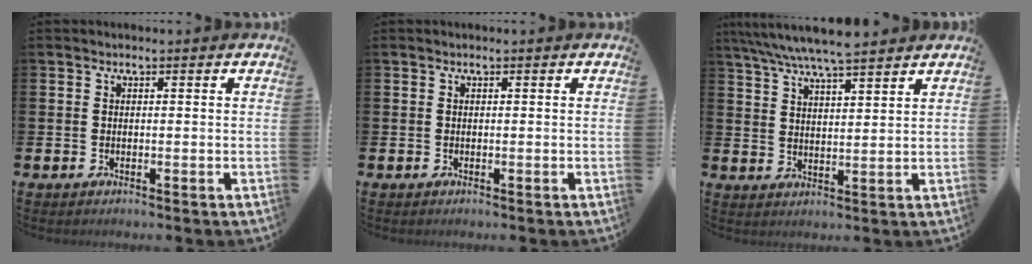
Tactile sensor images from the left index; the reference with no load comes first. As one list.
[{"total": 0.0}, {"total": 7.0, "force": [6.6, 0.4, 2.3], "torque": [-0.058, -0.027, 0.117]}]